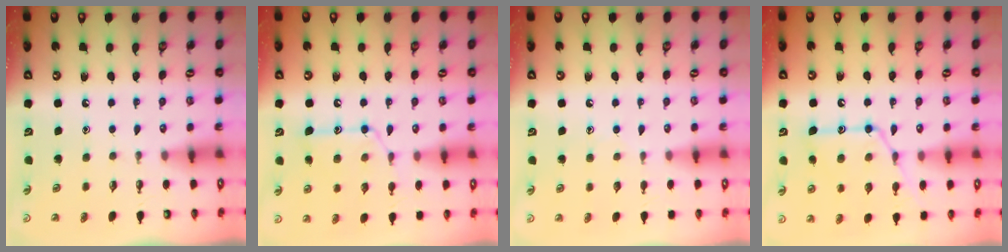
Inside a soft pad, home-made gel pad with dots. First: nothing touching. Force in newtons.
{"total": 13.5, "press": 13.5, "slide": 0.8}
{"total": 6.0, "press": 6.0, "slide": 0.7}
{"total": 15.9, "press": 15.9, "slide": 1.4}